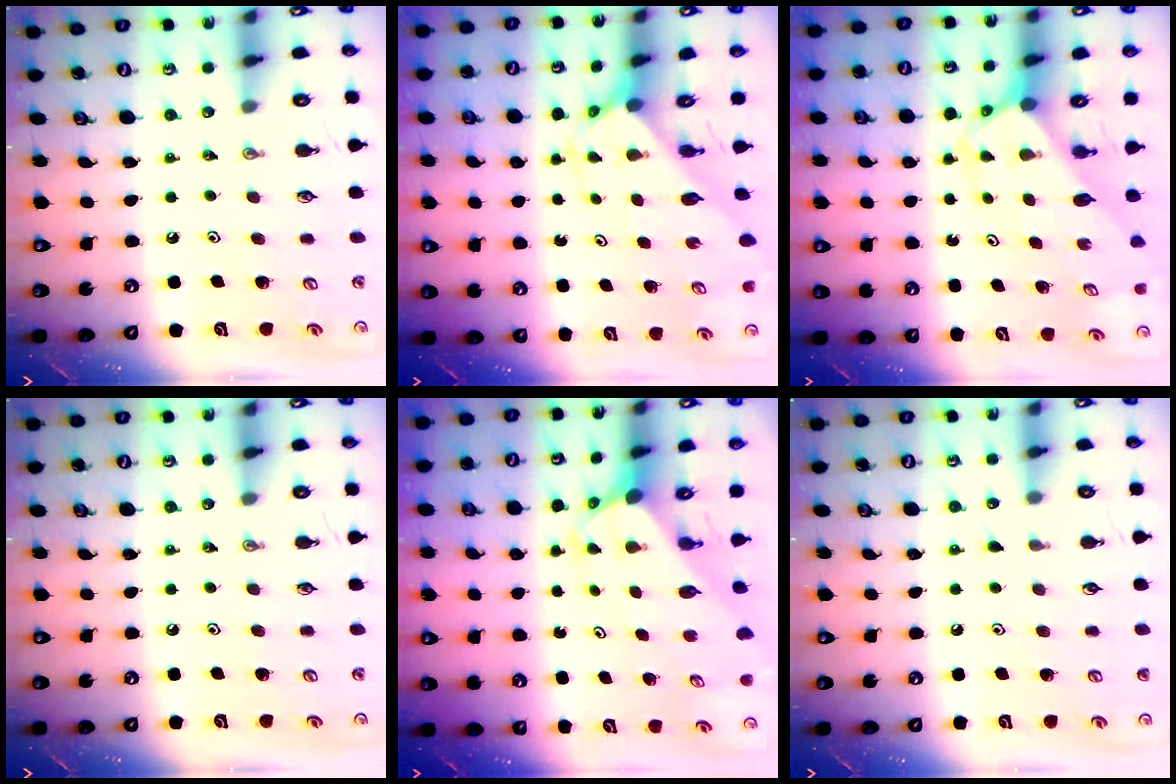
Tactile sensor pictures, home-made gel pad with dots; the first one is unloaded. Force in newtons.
{"total": 2.6, "press": 2.6, "slide": 0.2}
{"total": 3.6, "press": 3.6, "slide": 0.3}
{"total": 0.0}
{"total": 3.1, "press": 3.1, "slide": 0.3}
{"total": 5.1, "press": 5.1, "slide": 0.6}